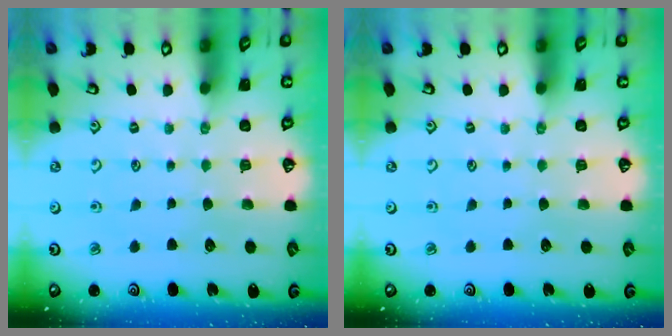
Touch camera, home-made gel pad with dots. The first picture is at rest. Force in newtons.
{"total": 0.0}